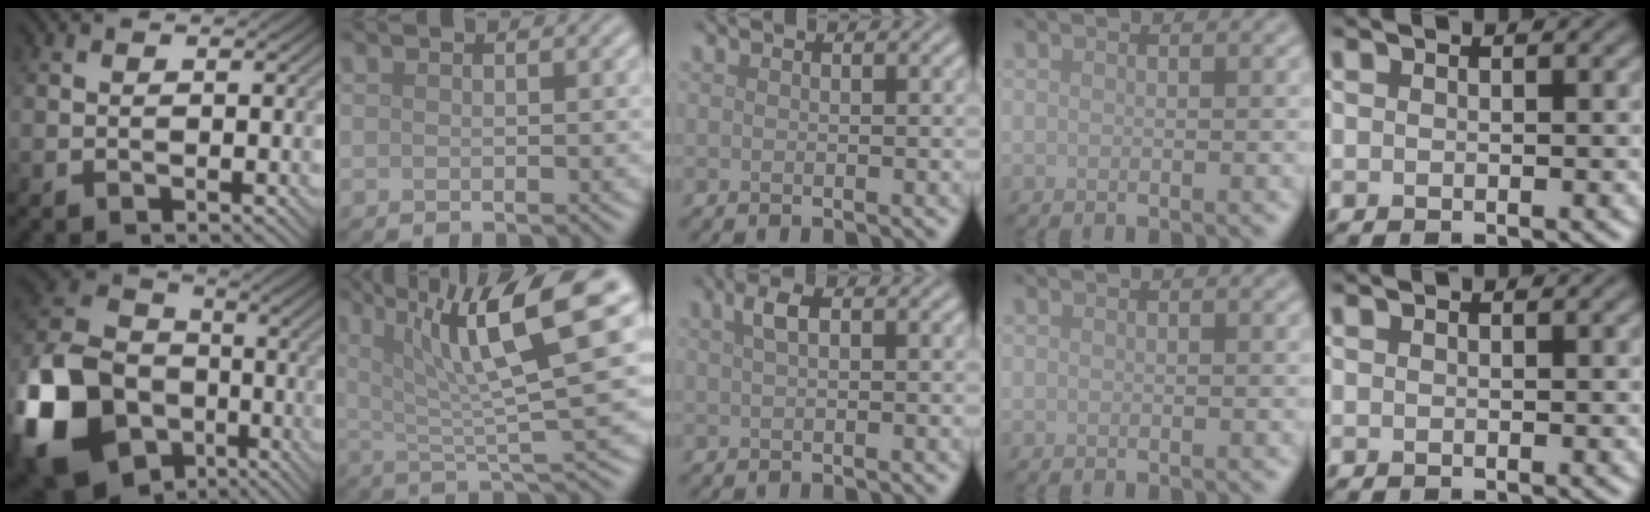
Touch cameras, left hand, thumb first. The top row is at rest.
{"thumb": {"total": 18.8, "force": [-7.7, 14.0, 9.8], "torque": [-0.275, -0.026, -0.162]}, "index": {"total": 11.2, "force": [4.5, 2.3, 10.0], "torque": [-0.151, 0.010, 0.075]}, "middle": {"total": 1.8, "force": [0.7, 0.7, 1.6], "torque": [-0.030, 0.010, 0.010]}}